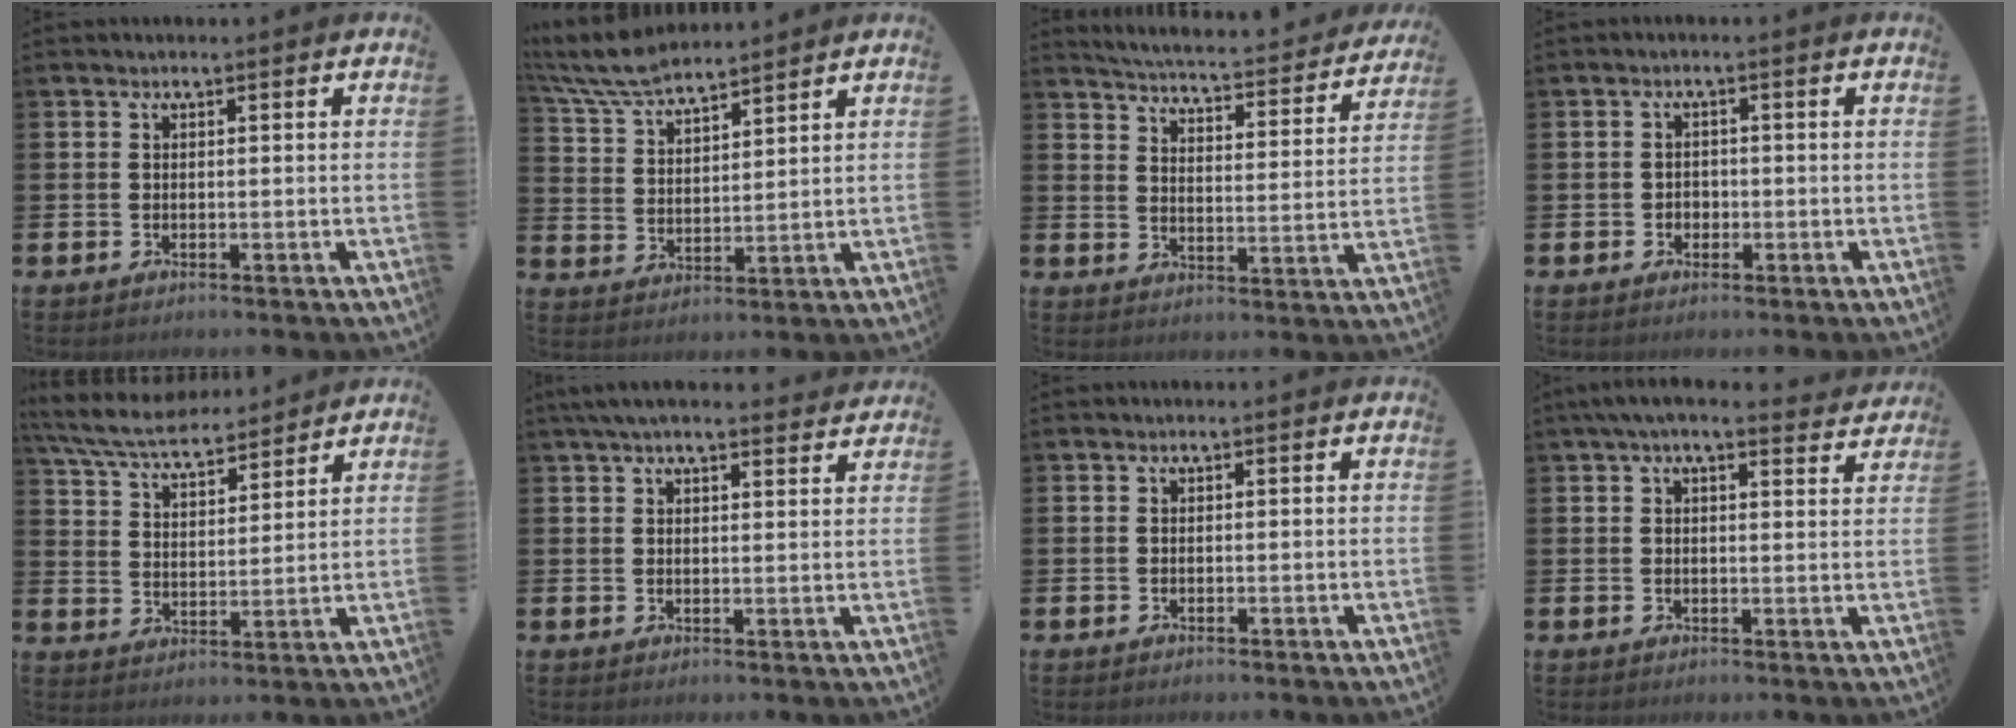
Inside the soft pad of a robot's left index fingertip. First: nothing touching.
{"total": 7.5, "force": [7.1, 1.2, 2.2], "torque": [-0.074, -0.026, 0.131]}
{"total": 4.4, "force": [4.3, 0.2, 1.0], "torque": [-0.045, -0.038, 0.068]}
{"total": 1.5, "force": [-0.5, 1.3, 0.4], "torque": [-0.001, 0.002, -0.014]}
{"total": 7.0, "force": [6.6, 1.4, 2.1], "torque": [-0.071, -0.032, 0.118]}
{"total": 4.3, "force": [3.9, 0.8, 1.7], "torque": [-0.040, -0.009, 0.072]}
{"total": 0.0}
{"total": 4.4, "force": [3.8, 0.9, 2.0], "torque": [-0.037, -0.012, 0.068]}